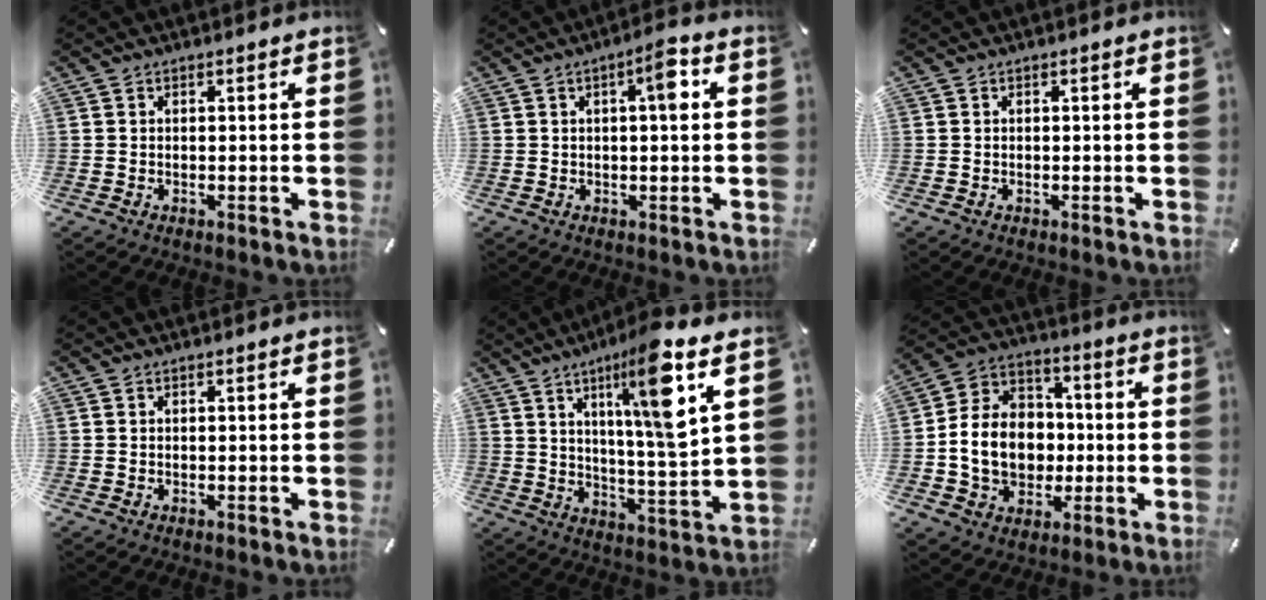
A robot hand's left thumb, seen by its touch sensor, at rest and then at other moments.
{"total": 5.8, "force": [1.5, 1.5, 5.4], "torque": [-0.076, -0.002, 0.014]}
{"total": 0.0}
{"total": 0.0}
{"total": 16.2, "force": [7.7, 2.7, 14.0], "torque": [-0.222, -0.033, 0.113]}
{"total": 13.7, "force": [-2.1, 11.6, 7.0], "torque": [-0.164, 0.014, -0.032]}